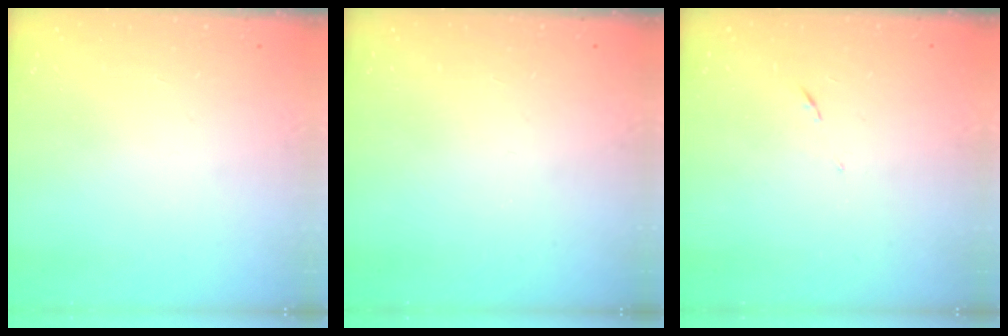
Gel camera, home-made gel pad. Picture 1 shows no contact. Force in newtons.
{"total": 0.0}
{"total": 5.0, "press": 5.0, "slide": 0.3}